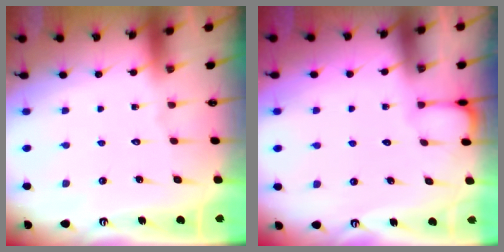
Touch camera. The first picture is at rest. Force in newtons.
{"total": 0.9, "press": 0.9, "slide": 0.0}